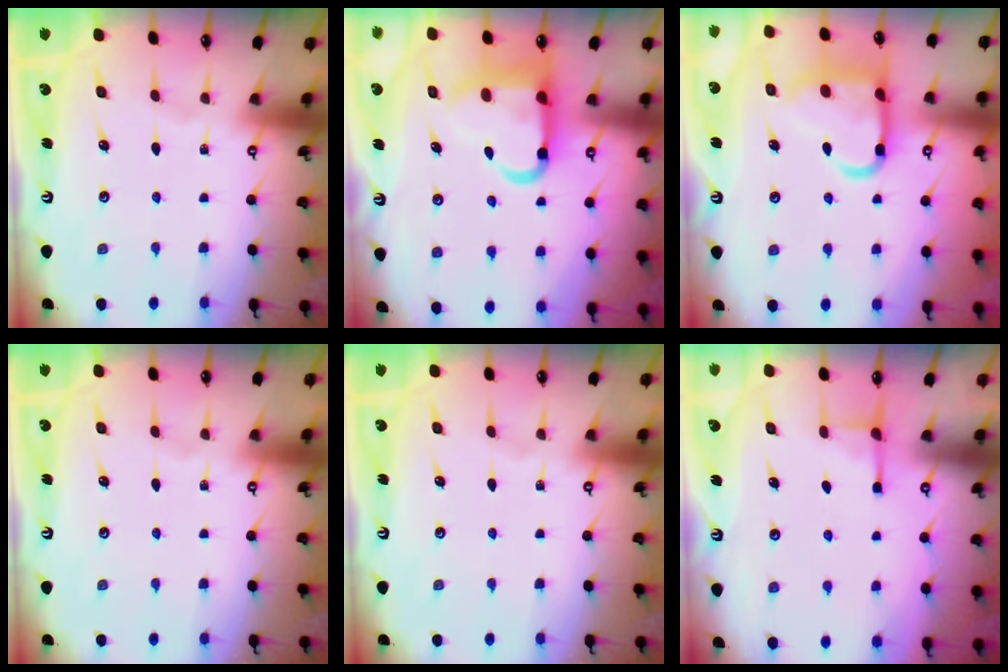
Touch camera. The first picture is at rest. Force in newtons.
{"total": 12.8, "press": 12.7, "slide": 1.7}
{"total": 15.0, "press": 14.9, "slide": 1.5}
{"total": 0.0}
{"total": 0.0}
{"total": 2.9, "press": 2.8, "slide": 0.5}